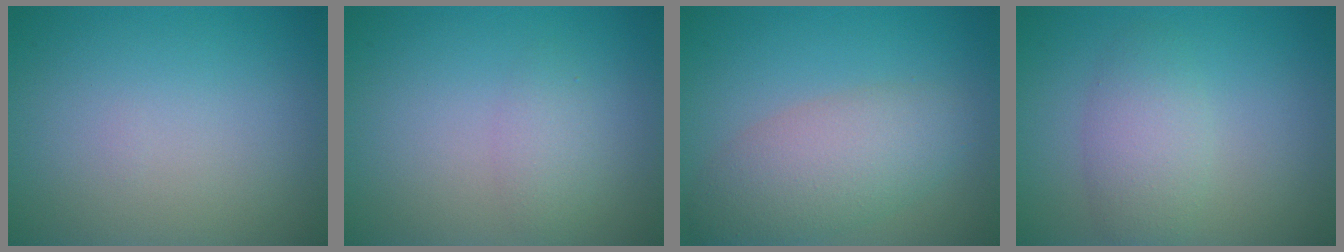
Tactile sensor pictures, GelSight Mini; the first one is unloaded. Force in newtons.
{"total": 1.6, "press": 1.5, "slide": 0.2}
{"total": 5.1, "press": 5.0, "slide": 0.4}
{"total": 3.2, "press": 3.2, "slide": 0.0}